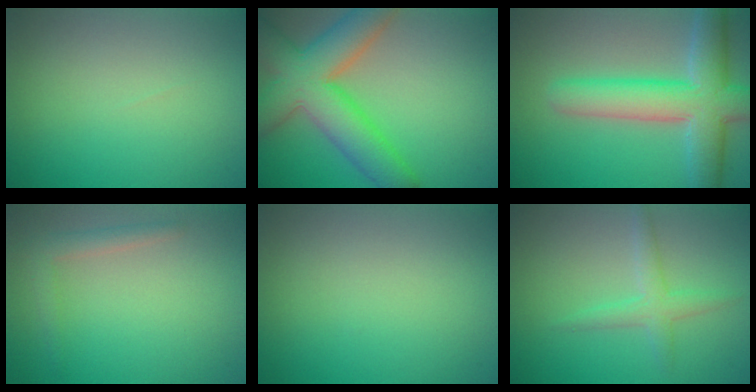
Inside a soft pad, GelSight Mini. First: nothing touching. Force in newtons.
{"total": 9.2, "press": 9.2, "slide": 0.5}
{"total": 7.8, "press": 7.7, "slide": 0.3}
{"total": 1.8, "press": 1.8, "slide": 0.2}
{"total": 0.0}
{"total": 2.2, "press": 2.2, "slide": 0.1}